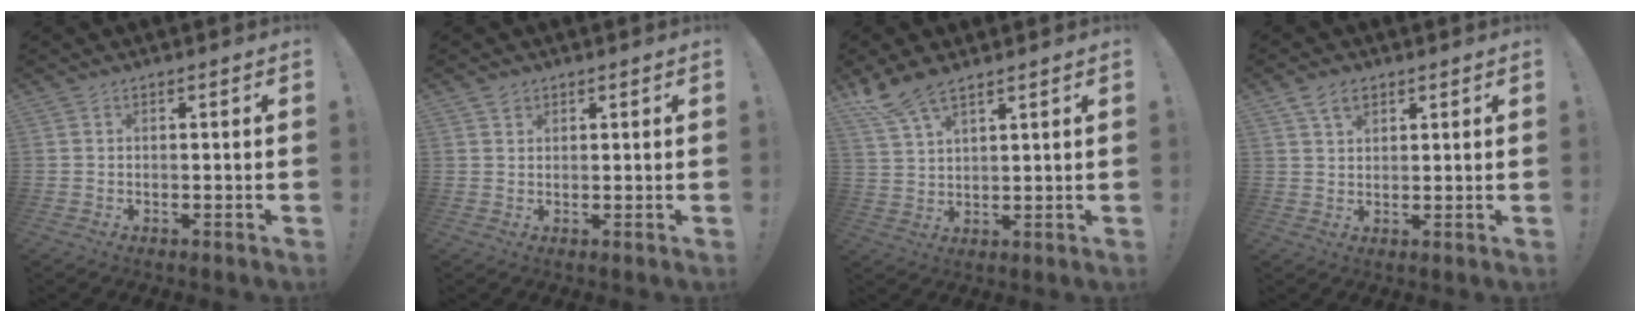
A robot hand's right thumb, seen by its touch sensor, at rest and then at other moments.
{"total": 1.5, "force": [1.2, 0.9, 0.2], "torque": [-0.001, -0.003, 0.022]}
{"total": 7.7, "force": [6.1, 2.3, 4.1], "torque": [-0.087, -0.026, 0.119]}
{"total": 4.7, "force": [2.7, 2.9, 2.5], "torque": [-0.045, -0.004, 0.051]}